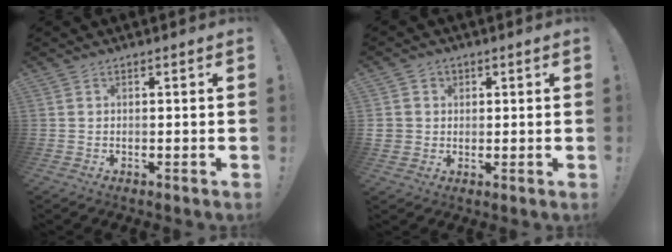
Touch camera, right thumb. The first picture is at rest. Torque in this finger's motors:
{"motor_torque": [-0.02, 0.03, 0.07, -0.06, 0.00]}